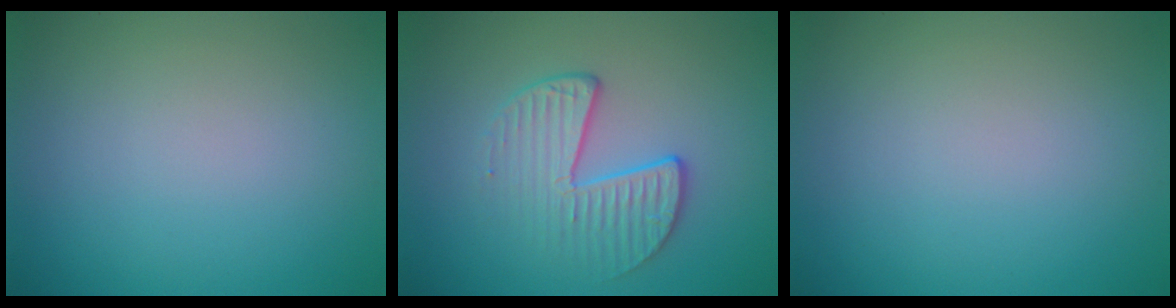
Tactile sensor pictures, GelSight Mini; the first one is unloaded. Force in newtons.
{"total": 3.5, "press": 2.9, "slide": 2.0}
{"total": 0.0}